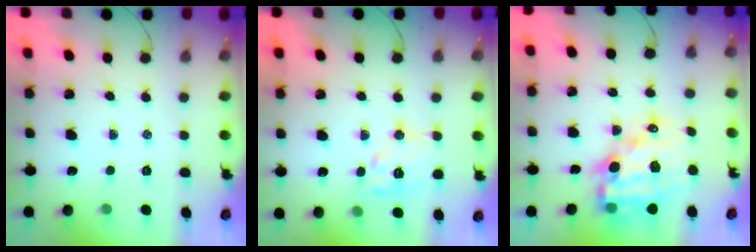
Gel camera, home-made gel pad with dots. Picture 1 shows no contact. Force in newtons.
{"total": 11.1, "press": 11.1, "slide": 1.2}
{"total": 15.3, "press": 14.9, "slide": 3.5}